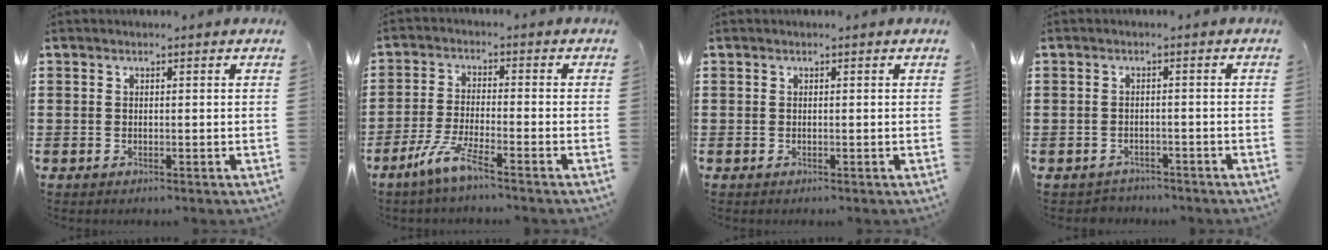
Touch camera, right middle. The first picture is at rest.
{"total": 5.7, "force": [-3.9, 0.2, 4.1], "torque": [-0.094, -0.010, -0.076]}
{"total": 0.0}
{"total": 1.5, "force": [-1.4, 0.4, -0.1], "torque": [-0.004, 0.002, -0.033]}